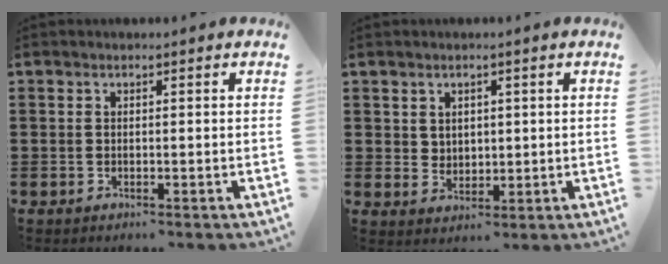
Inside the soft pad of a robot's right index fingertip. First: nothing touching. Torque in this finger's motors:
{"motor_torque": [-0.42, 0.59, -0.05, -0.01]}